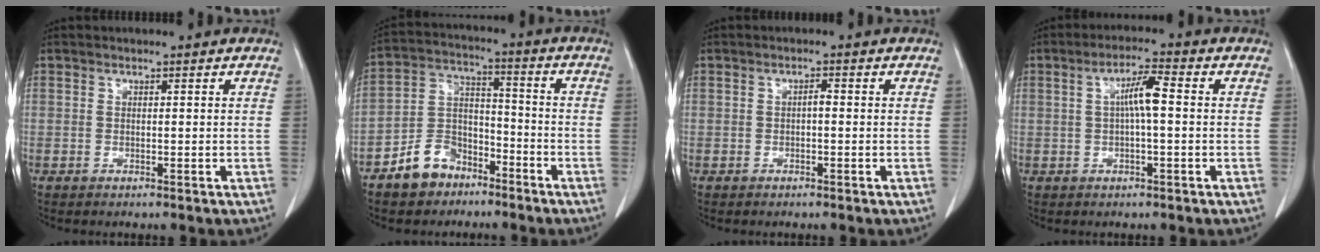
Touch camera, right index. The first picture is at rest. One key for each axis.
{"total": 8.9, "fx": -6.0, "fy": 5.8, "fz": 3.1, "tx": -0.073, "ty": 0.016, "tz": -0.106}
{"total": 1.1, "fx": -0.1, "fy": 0.3, "fz": 1.0, "tx": -0.016, "ty": 0.004, "tz": -0.003}
{"total": 5.0, "fx": 0.4, "fy": 0.5, "fz": 5.0, "tx": -0.091, "ty": 0.012, "tz": 0.006}